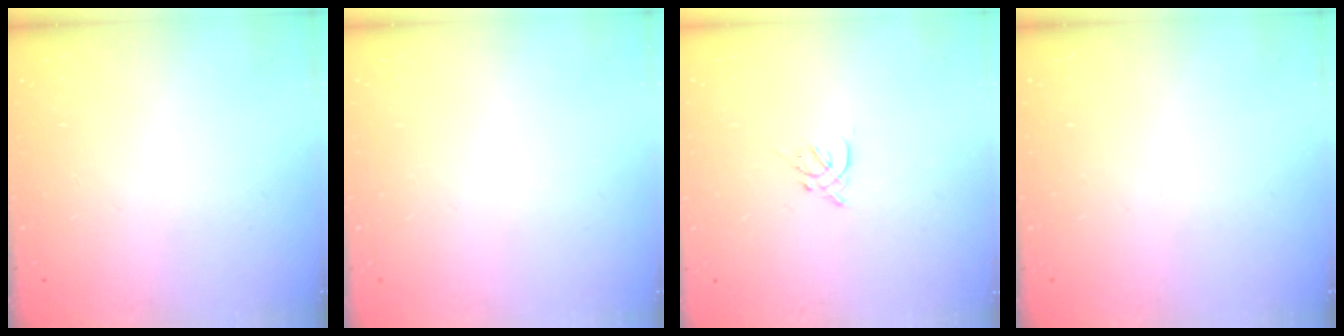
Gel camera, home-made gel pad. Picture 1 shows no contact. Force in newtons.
{"total": 0.0}
{"total": 2.7, "press": 2.6, "slide": 0.7}
{"total": 0.0}